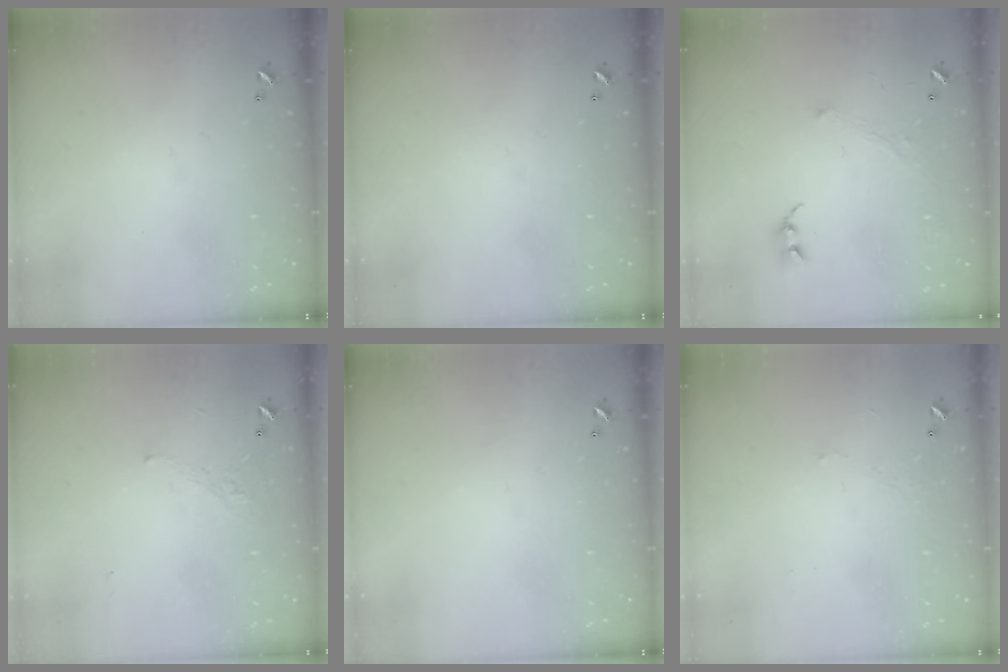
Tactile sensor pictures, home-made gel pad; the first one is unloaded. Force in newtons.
{"total": 0.0}
{"total": 0.7, "press": 0.0, "slide": 0.7}
{"total": 3.5, "press": 3.5, "slide": 0.3}
{"total": 0.0}
{"total": 0.0}